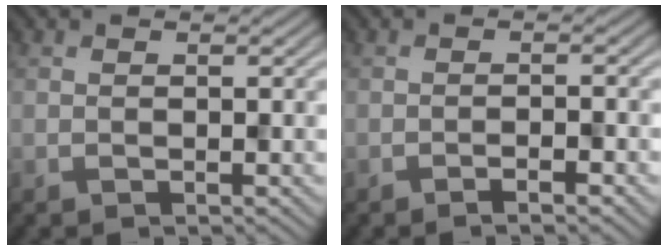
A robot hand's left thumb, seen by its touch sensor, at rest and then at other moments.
{"total": 1.9, "force": [-1.3, 0.2, 1.4], "torque": [-0.023, 0.004, -0.024]}